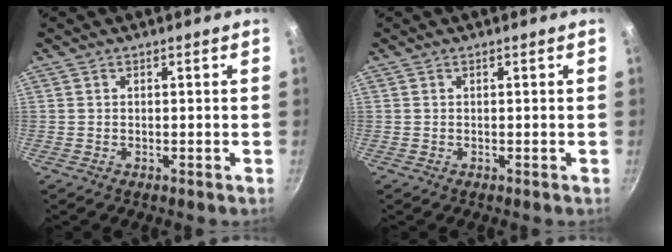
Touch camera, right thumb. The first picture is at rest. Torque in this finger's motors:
{"motor_torque": [0.00, 0.00, 0.01, 0.00, 0.00]}